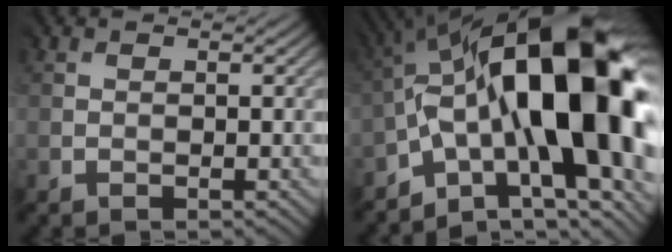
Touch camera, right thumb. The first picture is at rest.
{"total": 19.4, "force": [-1.4, 8.7, 17.3], "torque": [-0.246, 0.029, -0.043]}